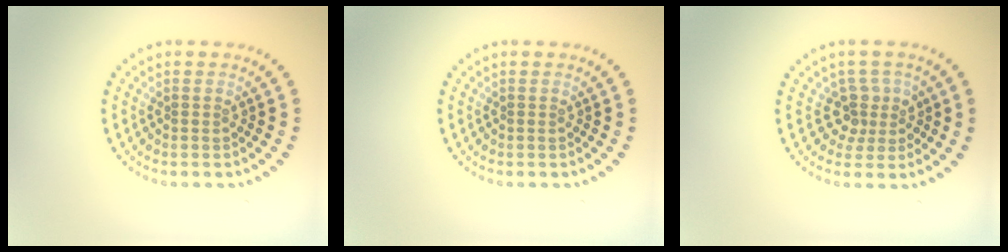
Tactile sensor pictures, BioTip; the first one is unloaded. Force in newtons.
{"total": 0.0}
{"total": 2.8, "press": 2.1, "slide": 1.8}